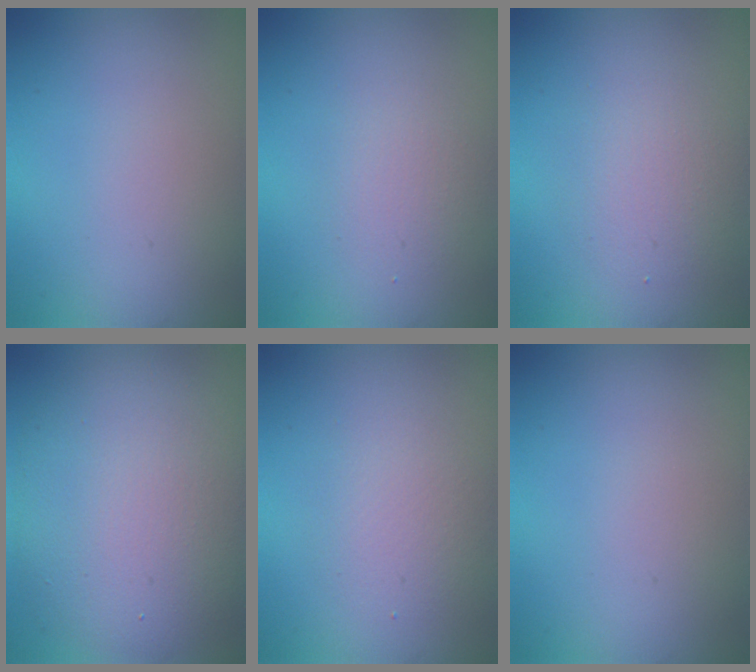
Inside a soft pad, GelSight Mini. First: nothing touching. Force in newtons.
{"total": 1.8, "press": 1.8, "slide": 0.1}
{"total": 2.7, "press": 2.7, "slide": 0.0}
{"total": 9.8, "press": 9.8, "slide": 0.6}
{"total": 2.5, "press": 2.5, "slide": 0.3}
{"total": 0.0}